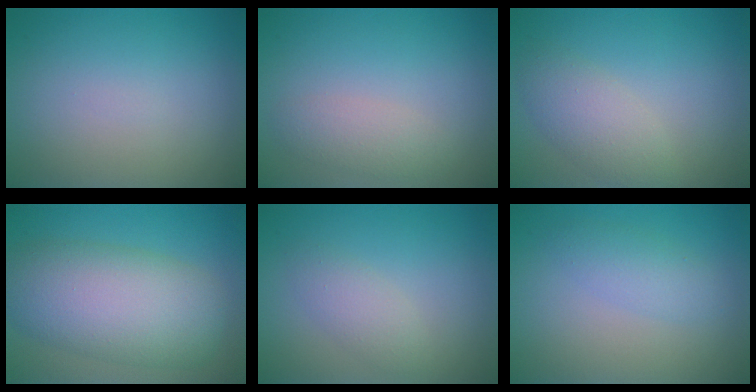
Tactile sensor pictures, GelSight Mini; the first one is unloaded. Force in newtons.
{"total": 2.1, "press": 2.0, "slide": 0.1}
{"total": 3.2, "press": 3.2, "slide": 0.3}
{"total": 9.1, "press": 9.0, "slide": 0.4}
{"total": 2.0, "press": 2.0, "slide": 0.2}
{"total": 2.1, "press": 2.1, "slide": 0.1}